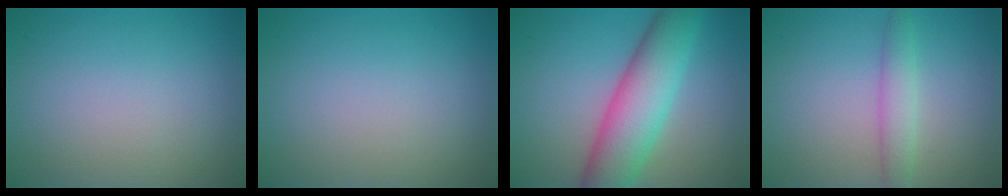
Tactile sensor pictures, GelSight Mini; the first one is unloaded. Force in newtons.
{"total": 0.0}
{"total": 8.1, "press": 8.1, "slide": 0.2}
{"total": 2.3, "press": 2.3, "slide": 0.2}